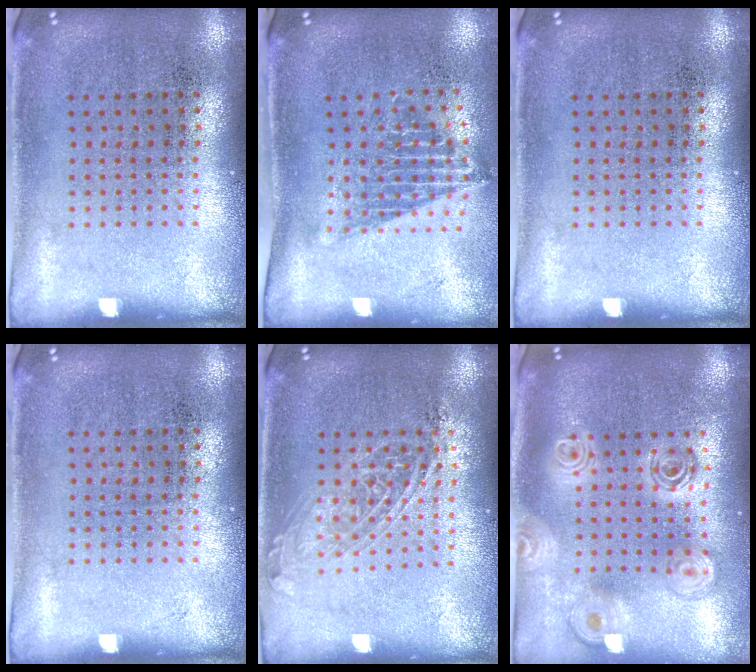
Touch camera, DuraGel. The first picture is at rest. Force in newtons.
{"total": 1.4, "press": 1.1, "slide": 0.9}
{"total": 0.0}
{"total": 0.0}
{"total": 1.6, "press": 1.3, "slide": 0.9}
{"total": 2.2, "press": 1.8, "slide": 1.4}